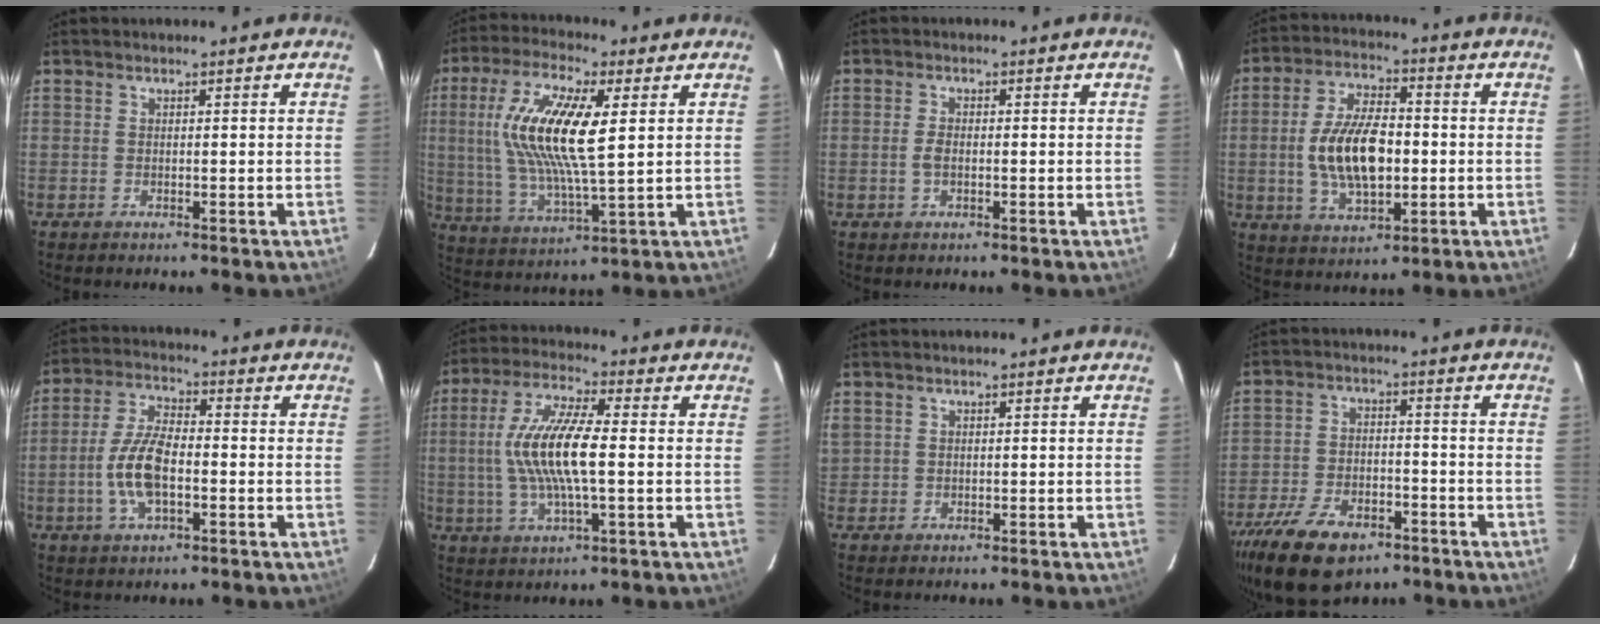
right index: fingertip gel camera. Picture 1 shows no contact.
{"total": 16.0, "force": [3.4, 4.3, 15.0], "torque": [-0.290, 0.004, 0.066]}
{"total": 2.1, "force": [-0.5, 1.2, 1.6], "torque": [-0.036, 0.001, -0.010]}
{"total": 13.3, "force": [-1.2, 6.5, 11.6], "torque": [-0.229, 0.003, -0.018]}
{"total": 9.5, "force": [-2.4, 4.1, 8.3], "torque": [-0.174, 0.005, -0.045]}
{"total": 13.0, "force": [-0.3, 2.8, 12.7], "torque": [-0.252, 0.003, -0.007]}
{"total": 1.6, "force": [0.5, 1.5, 0.3], "torque": [0.003, 0.003, 0.008]}
{"total": 16.3, "force": [-10.3, 8.8, 9.0], "torque": [-0.209, -0.016, -0.174]}